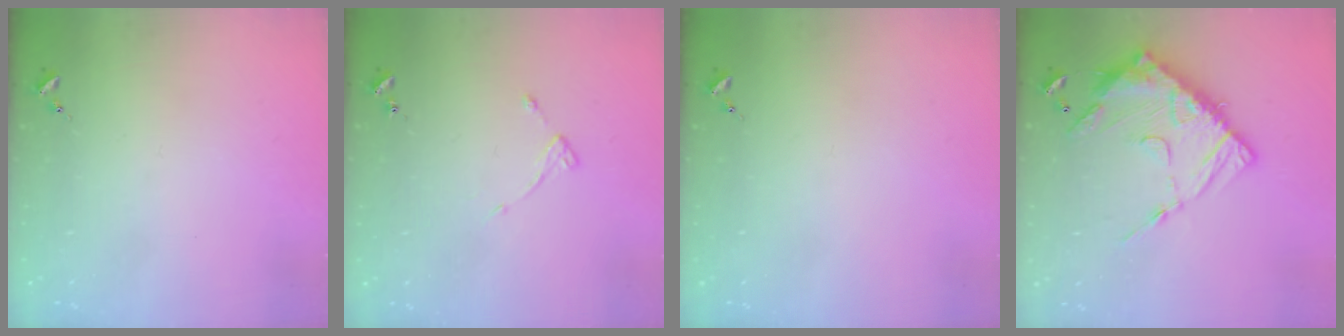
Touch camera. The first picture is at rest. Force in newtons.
{"total": 4.1, "press": 4.1, "slide": 0.5}
{"total": 0.0}
{"total": 16.0, "press": 15.9, "slide": 1.5}